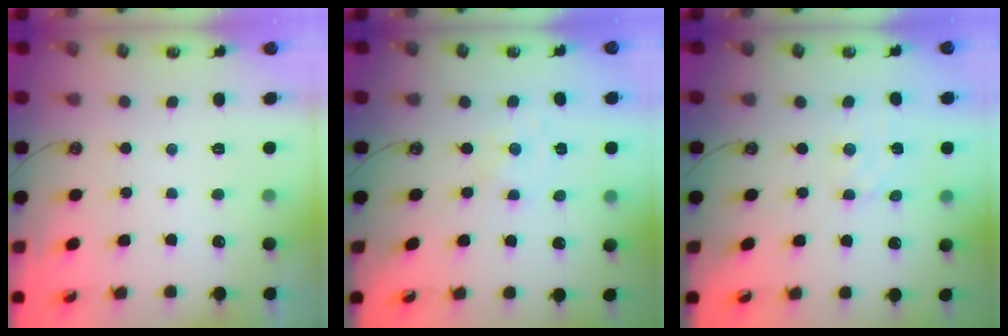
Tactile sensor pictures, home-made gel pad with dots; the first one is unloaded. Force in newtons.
{"total": 0.0}
{"total": 3.8, "press": 3.8, "slide": 0.4}